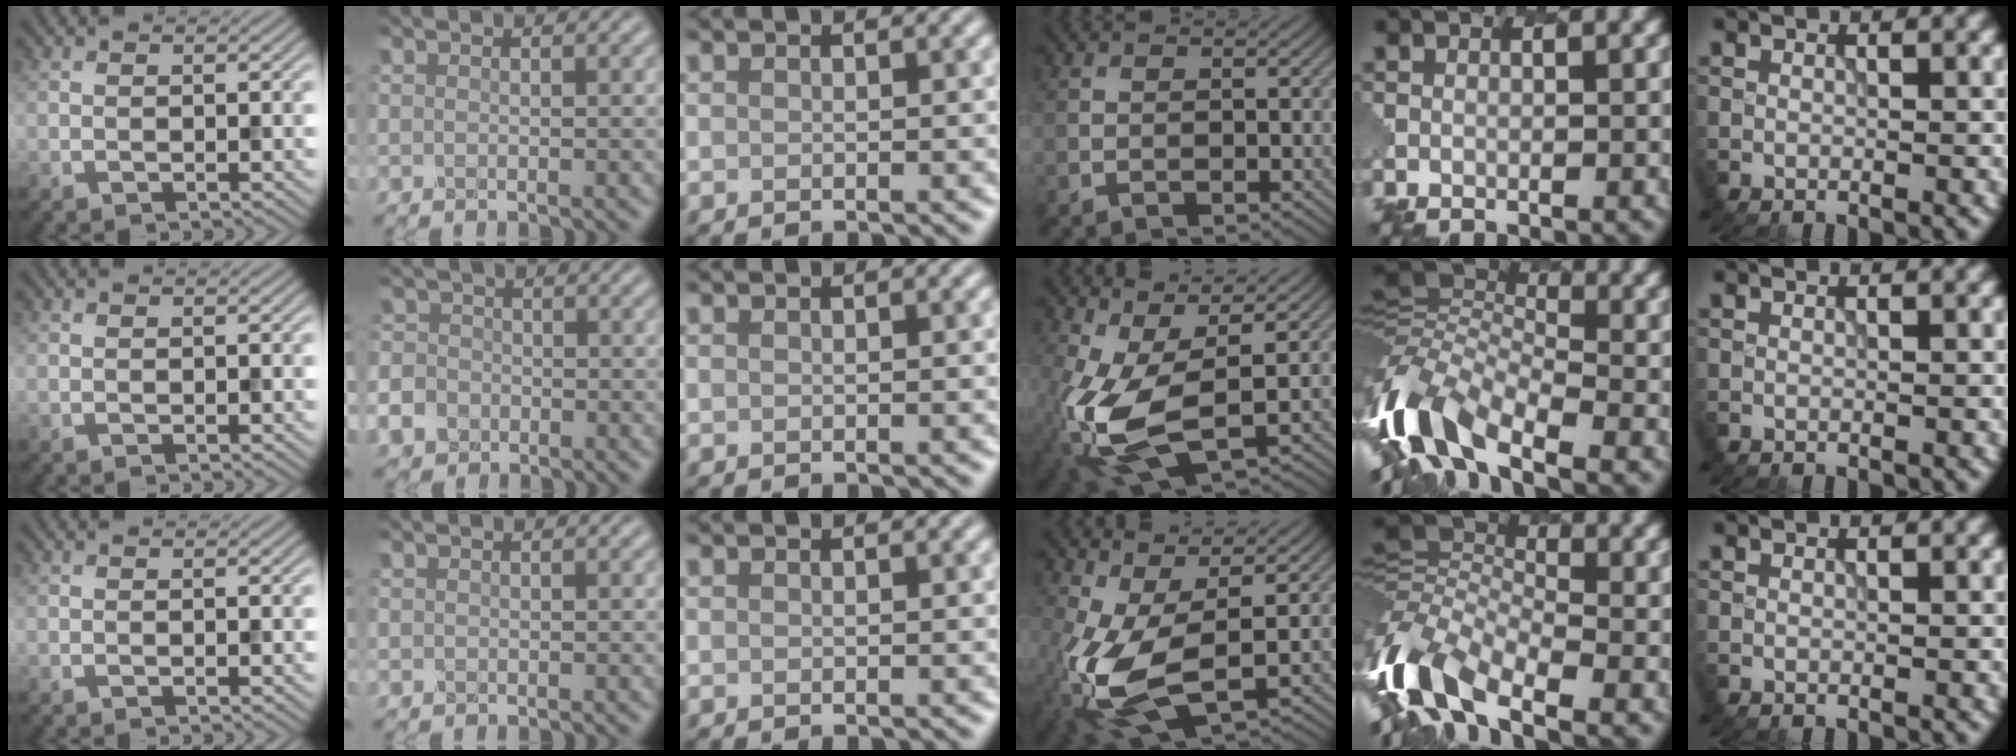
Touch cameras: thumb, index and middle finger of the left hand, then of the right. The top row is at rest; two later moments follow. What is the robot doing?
{"motion": "extract", "object": "pen bag"}